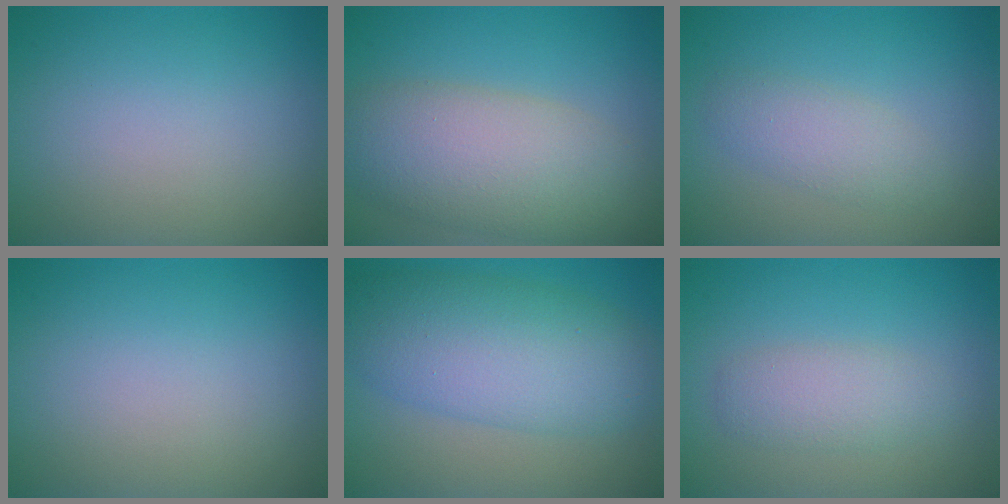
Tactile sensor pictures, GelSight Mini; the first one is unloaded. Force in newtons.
{"total": 7.7, "press": 7.7, "slide": 0.4}
{"total": 2.5, "press": 2.5, "slide": 0.1}
{"total": 0.0}
{"total": 8.2, "press": 8.1, "slide": 0.2}
{"total": 2.7, "press": 2.7, "slide": 0.1}